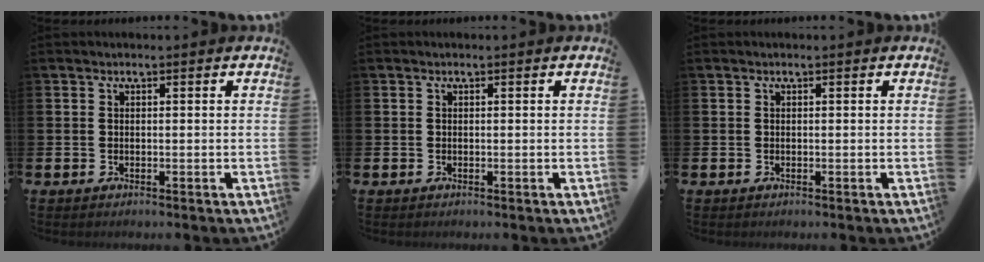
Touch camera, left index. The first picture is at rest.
{"total": 0.0}
{"total": 0.0}